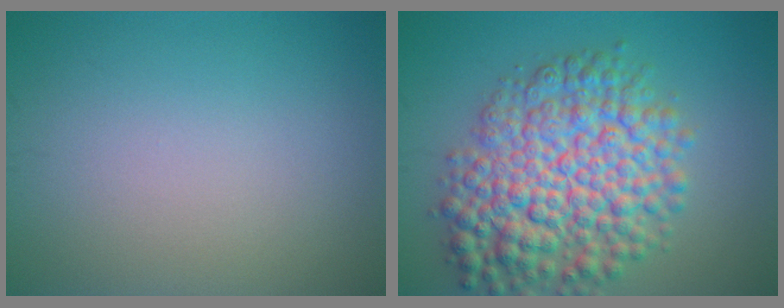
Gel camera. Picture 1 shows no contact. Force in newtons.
{"total": 10.0, "press": 10.0, "slide": 0.3}